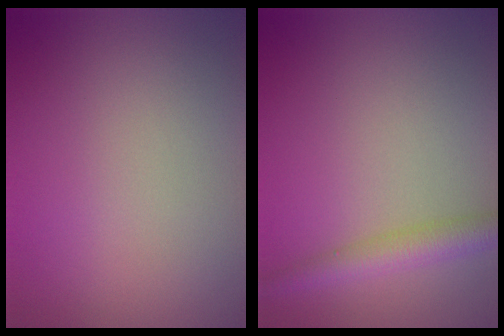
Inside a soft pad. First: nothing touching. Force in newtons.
{"total": 3.0, "press": 3.0, "slide": 0.1}